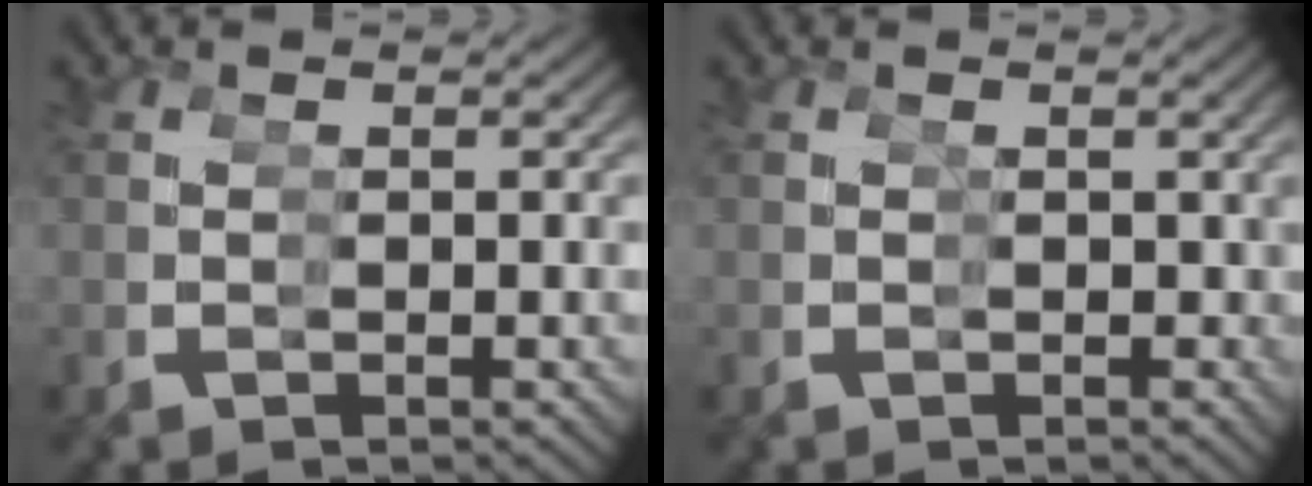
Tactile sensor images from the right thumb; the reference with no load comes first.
{"total": 1.3, "force": [0.1, 1.2, 0.2], "torque": [0.007, -0.005, 0.001]}